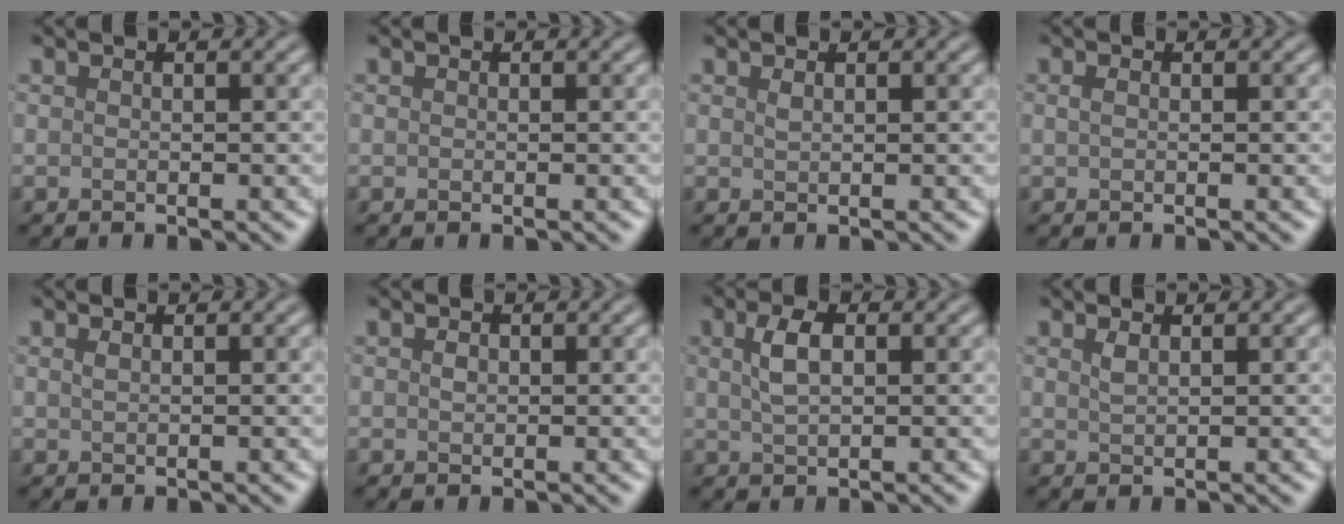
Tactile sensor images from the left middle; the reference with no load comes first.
{"total": 0.0}
{"total": 0.6, "force": [0.4, 0.2, 0.4], "torque": [-0.011, 0.000, 0.010]}
{"total": 0.6, "force": [0.1, 0.3, 0.5], "torque": [-0.014, 0.001, 0.003]}
{"total": 0.6, "force": [0.3, 0.2, 0.4], "torque": [-0.009, 0.000, 0.007]}
{"total": 0.6, "force": [0.2, 0.5, 0.4], "torque": [-0.010, 0.000, 0.002]}
{"total": 2.9, "force": [0.9, 1.3, 2.4], "torque": [-0.052, 0.004, 0.018]}
{"total": 1.0, "force": [0.6, 0.3, 0.7], "torque": [-0.018, 0.001, 0.014]}